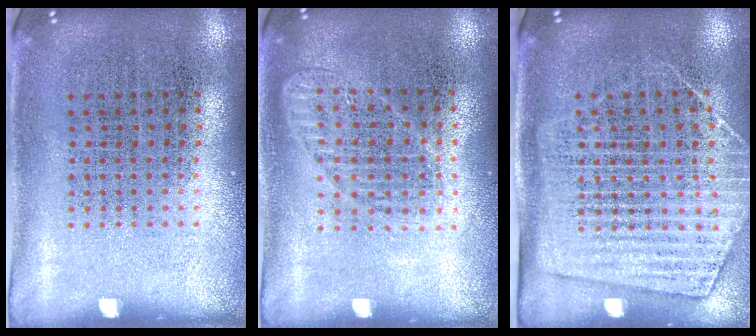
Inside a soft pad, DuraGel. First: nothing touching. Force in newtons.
{"total": 1.3, "press": 1.2, "slide": 0.3}
{"total": 1.9, "press": 1.6, "slide": 0.9}